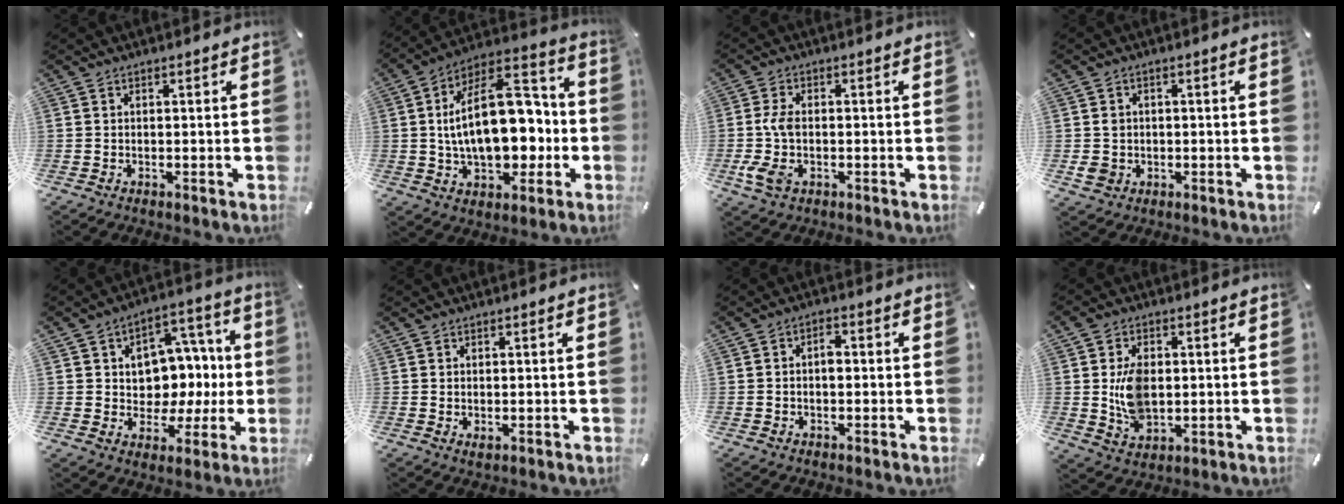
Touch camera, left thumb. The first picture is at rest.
{"total": 22.2, "force": [0.3, 13.3, 17.8], "torque": [-0.294, 0.003, 0.007]}
{"total": 6.2, "force": [-1.2, 3.7, 4.8], "torque": [-0.116, 0.000, -0.025]}
{"total": 3.3, "force": [-0.3, 3.2, 0.9], "torque": [-0.017, -0.002, -0.008]}
{"total": 10.6, "force": [0.7, 9.9, 3.8], "torque": [-0.039, -0.018, 0.019]}
{"total": 0.7, "force": [0.2, 0.5, 0.5], "torque": [-0.010, 0.002, 0.003]}
{"total": 2.5, "force": [-0.1, 1.6, 2.0], "torque": [-0.032, 0.005, -0.006]}
{"total": 9.7, "force": [0.6, 6.8, 6.8], "torque": [-0.134, 0.003, 0.014]}